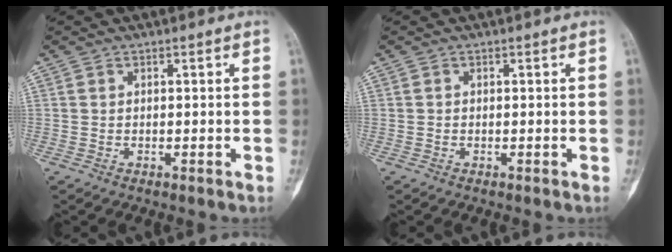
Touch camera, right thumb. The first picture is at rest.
{"total": 0.0}